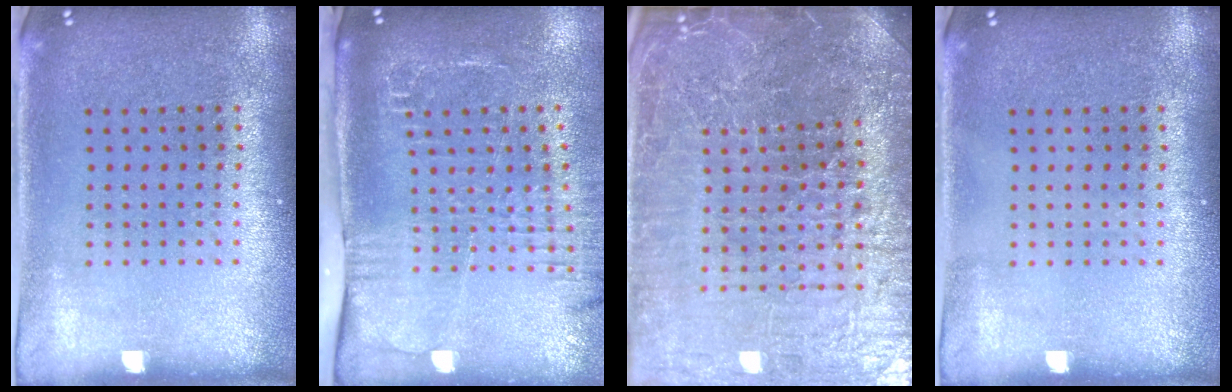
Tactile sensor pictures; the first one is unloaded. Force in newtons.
{"total": 2.6, "press": 2.0, "slide": 1.7}
{"total": 5.6, "press": 5.2, "slide": 2.1}
{"total": 0.0}